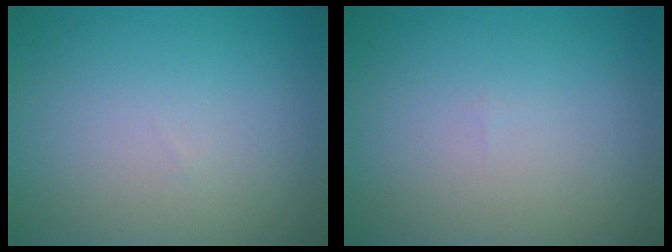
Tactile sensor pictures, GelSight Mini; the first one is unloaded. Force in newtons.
{"total": 0.0}